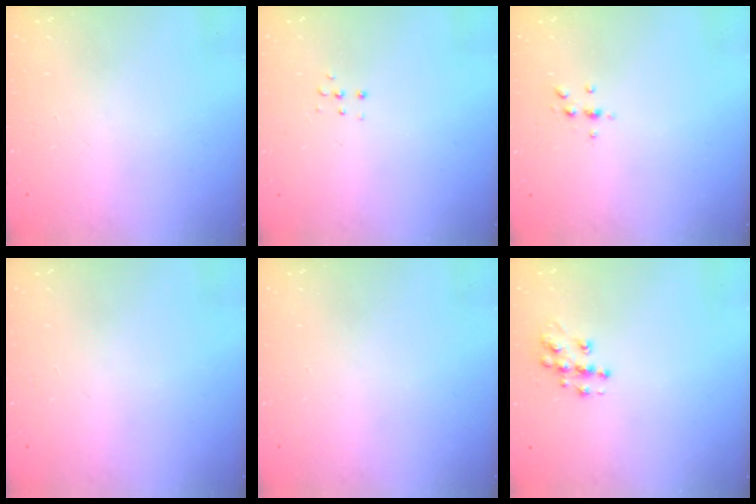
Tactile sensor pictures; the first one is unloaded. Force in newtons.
{"total": 3.8, "press": 3.7, "slide": 0.7}
{"total": 4.2, "press": 4.1, "slide": 0.5}
{"total": 0.0}
{"total": 0.0}
{"total": 9.5, "press": 9.5, "slide": 0.6}